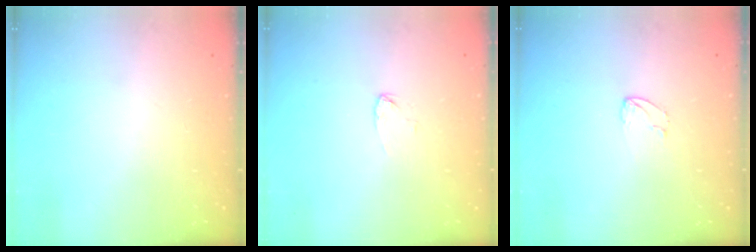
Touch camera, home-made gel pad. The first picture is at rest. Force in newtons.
{"total": 2.6, "press": 2.6, "slide": 0.1}
{"total": 2.8, "press": 2.8, "slide": 0.2}